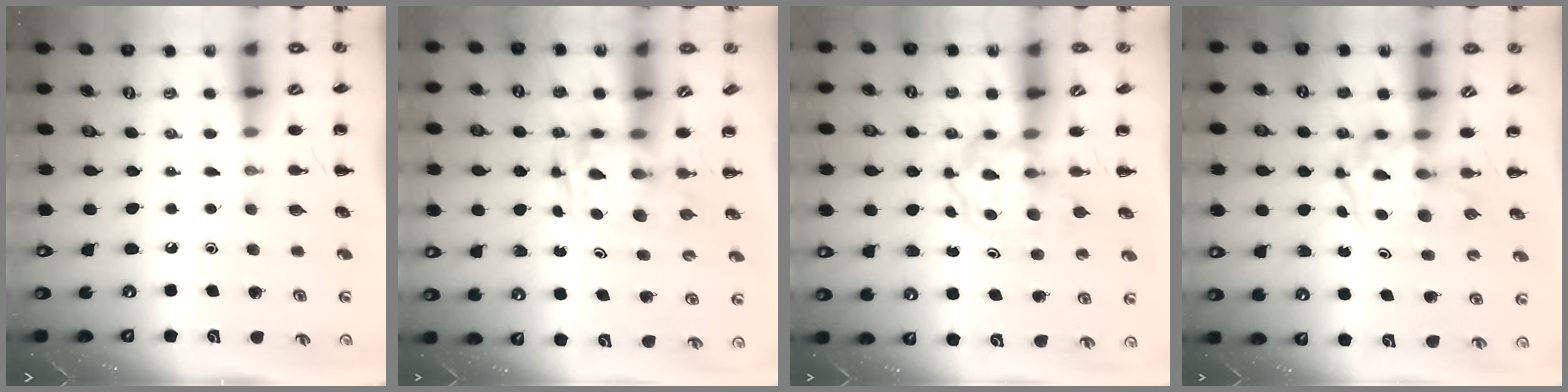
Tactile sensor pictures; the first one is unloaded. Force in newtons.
{"total": 2.6, "press": 2.6, "slide": 0.2}
{"total": 3.9, "press": 3.9, "slide": 0.5}
{"total": 3.8, "press": 3.7, "slide": 0.5}